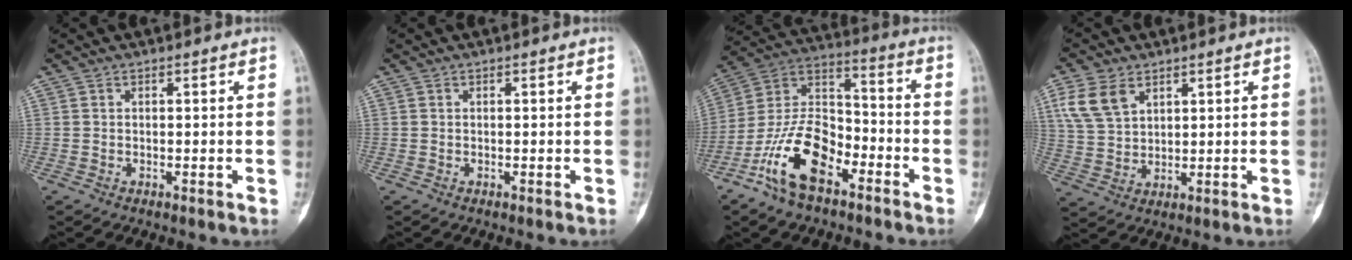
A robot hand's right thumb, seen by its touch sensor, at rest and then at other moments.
{"total": 0.0}
{"total": 16.0, "force": [-8.6, 8.1, 10.8], "torque": [-0.195, 0.067, -0.168]}
{"total": 8.2, "force": [4.1, 5.3, 4.8], "torque": [-0.091, -0.007, 0.090]}